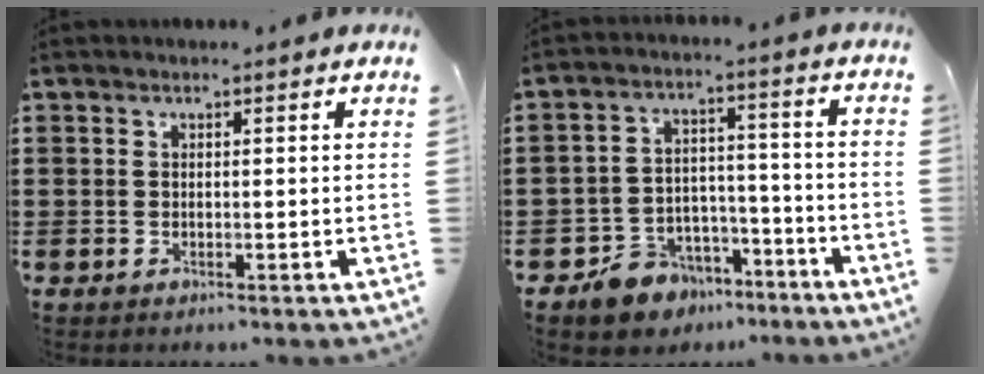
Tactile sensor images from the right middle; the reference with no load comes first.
{"total": 7.2, "force": [-6.2, 3.8, 0.5], "torque": [-0.021, 0.031, -0.122]}